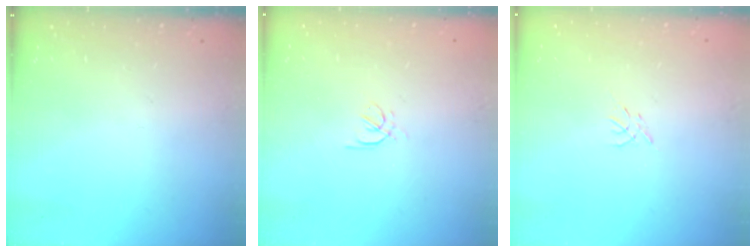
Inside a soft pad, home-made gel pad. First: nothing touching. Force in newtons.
{"total": 1.6, "press": 1.5, "slide": 0.5}
{"total": 0.0}